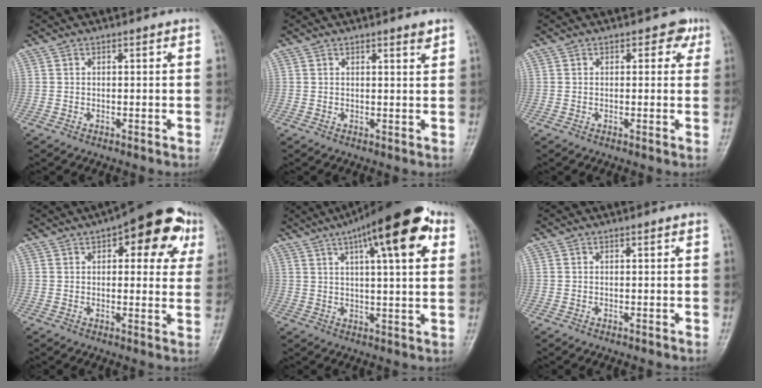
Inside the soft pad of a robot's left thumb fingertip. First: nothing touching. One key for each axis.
{"total": 1.8, "fx": 1.3, "fy": 0.2, "fz": 1.2, "tx": -0.016, "ty": -0.009, "tz": 0.020}
{"total": 2.8, "fx": 1.2, "fy": 1.9, "fz": 1.6, "tx": 0.008, "ty": 0.000, "tz": 0.008}
{"total": 15.3, "fx": 6.6, "fy": 7.1, "fz": 11.8, "tx": -0.100, "ty": 0.001, "tz": 0.074}
{"total": 18.2, "fx": 8.4, "fy": 5.2, "fz": 15.3, "tx": -0.207, "ty": 0.001, "tz": 0.119}
{"total": 0.0}